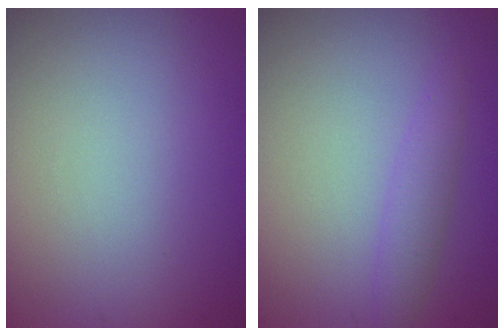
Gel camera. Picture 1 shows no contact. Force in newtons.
{"total": 2.0, "press": 1.9, "slide": 0.2}